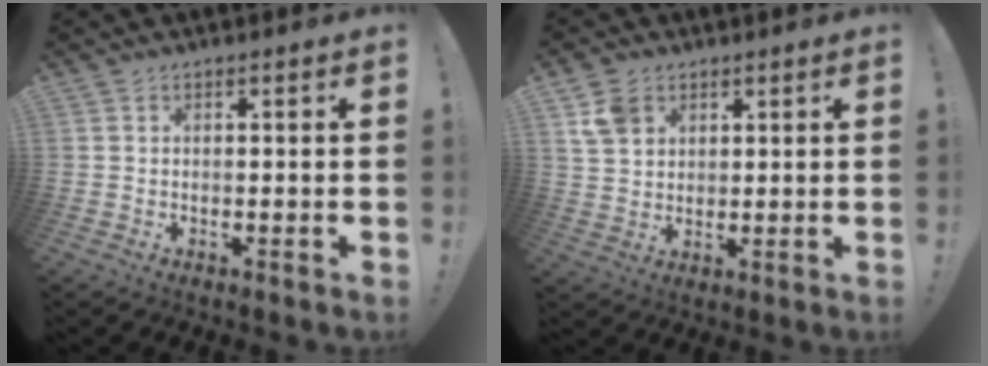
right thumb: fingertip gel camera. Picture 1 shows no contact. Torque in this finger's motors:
{"motor_torque": [-0.29, -0.11, -0.07, 0.51, -0.16]}